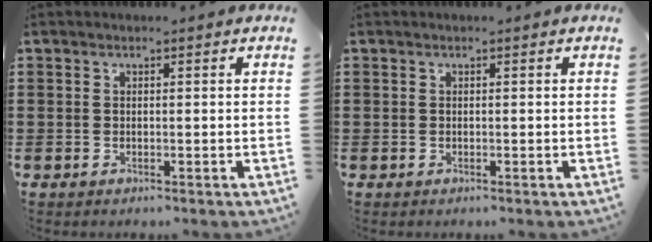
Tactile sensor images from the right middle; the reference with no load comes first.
{"total": 0.0}